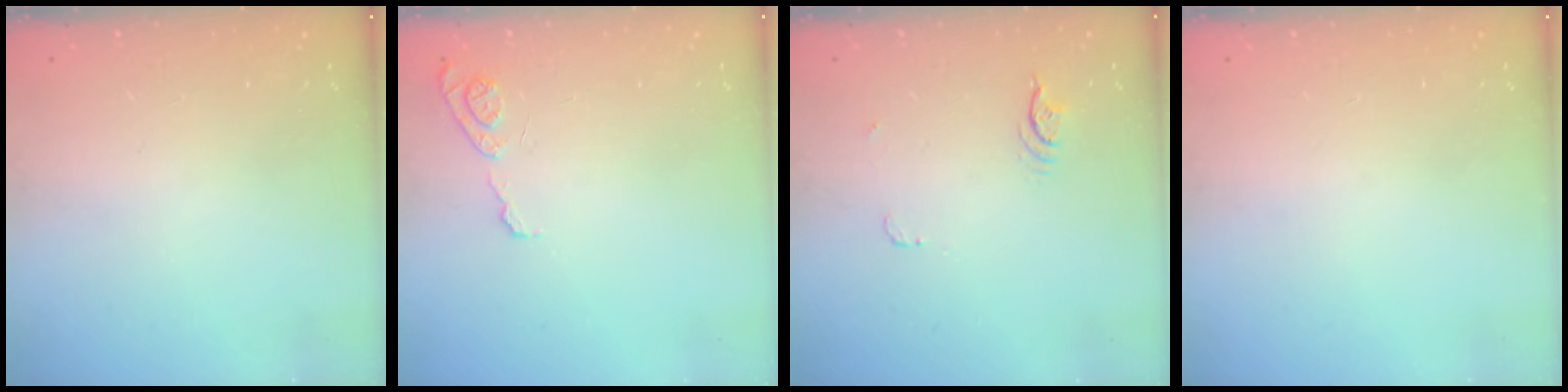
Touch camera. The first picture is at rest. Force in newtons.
{"total": 7.6, "press": 7.5, "slide": 0.8}
{"total": 3.8, "press": 3.5, "slide": 1.6}
{"total": 0.0}